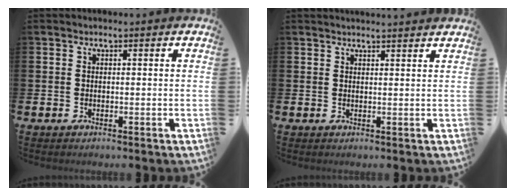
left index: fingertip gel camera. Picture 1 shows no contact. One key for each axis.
{"total": 1.7, "fx": 1.7, "fy": -0.1, "fz": 0.0, "tx": 0.008, "ty": -0.012, "tz": 0.029}